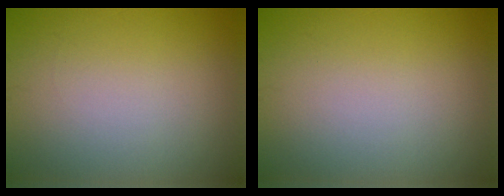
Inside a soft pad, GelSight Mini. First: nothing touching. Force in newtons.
{"total": 0.0}